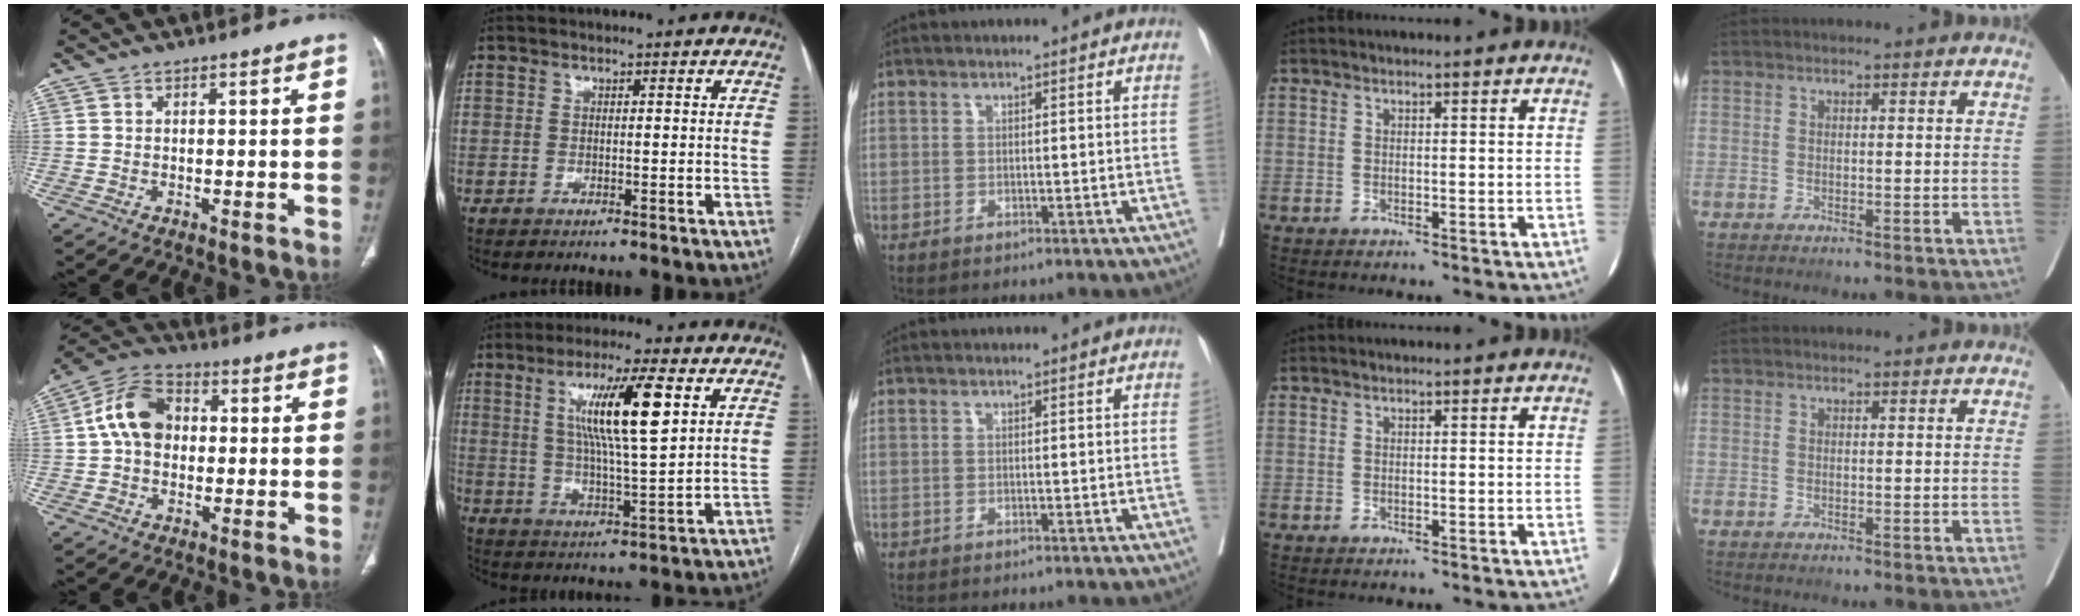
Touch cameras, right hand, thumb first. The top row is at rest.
{"thumb": {"total": 10.1, "force": [0.7, 7.5, 6.7], "torque": [-0.110, 0.027, 0.002]}, "index": {"total": 12.2, "force": [4.1, 0.7, 11.5], "torque": [-0.205, 0.005, 0.073]}}